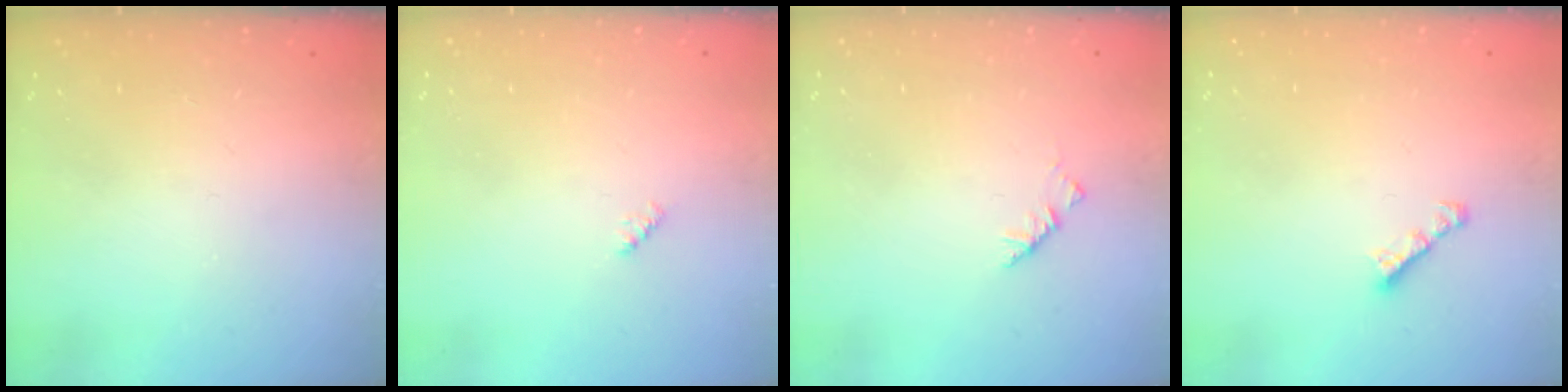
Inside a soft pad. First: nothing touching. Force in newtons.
{"total": 2.4, "press": 2.4, "slide": 0.4}
{"total": 3.4, "press": 3.3, "slide": 0.7}
{"total": 1.7, "press": 1.6, "slide": 0.5}